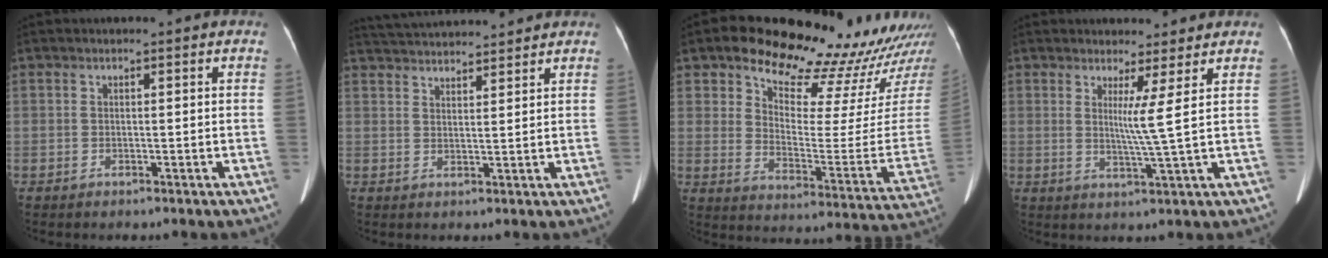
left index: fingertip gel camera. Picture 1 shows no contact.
{"total": 12.0, "force": [11.3, 1.1, 3.8], "torque": [-0.071, 0.027, 0.173]}
{"total": 21.7, "force": [20.0, 3.5, 7.6], "torque": [-0.105, -0.099, 0.254]}
{"total": 3.5, "force": [0.9, -1.5, 2.9], "torque": [-0.052, -0.022, 0.028]}